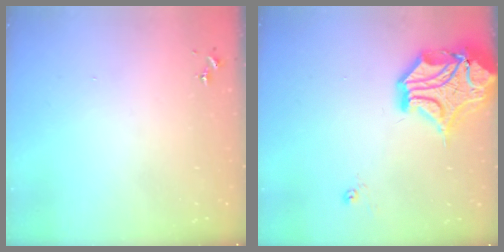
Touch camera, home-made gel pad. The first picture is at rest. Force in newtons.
{"total": 19.0, "press": 18.8, "slide": 2.6}